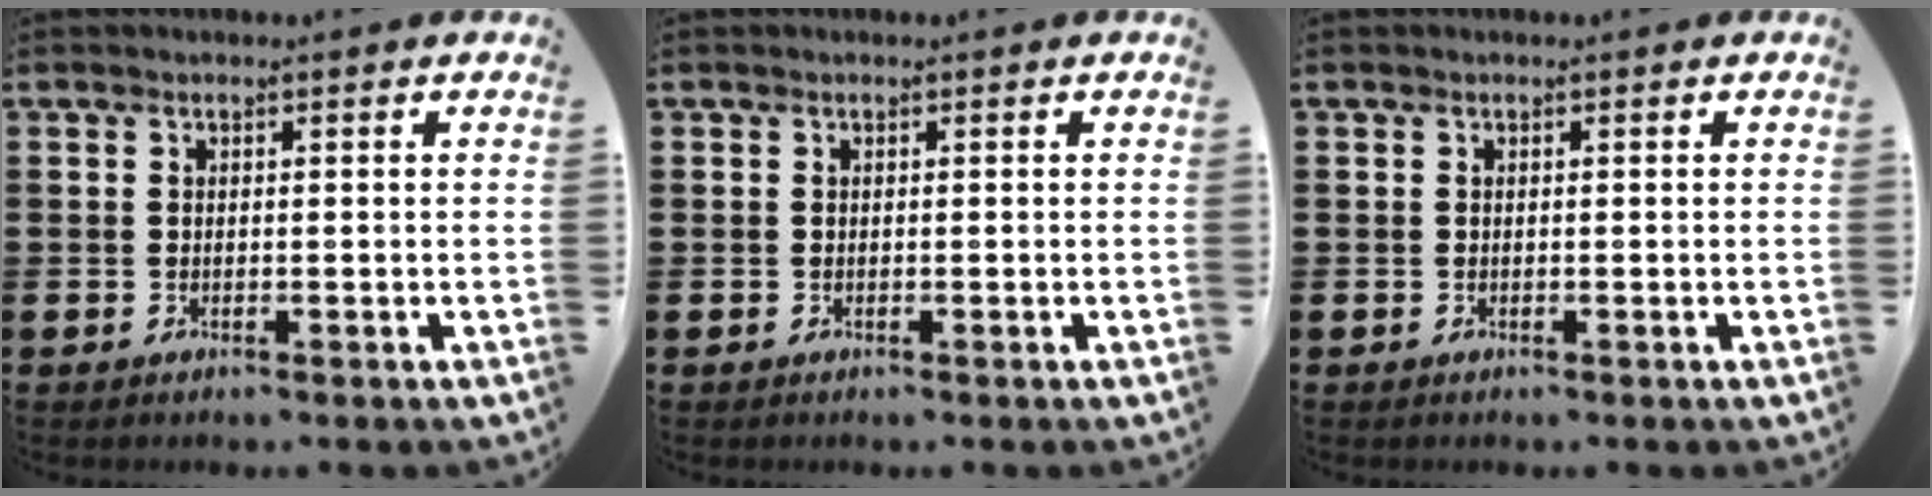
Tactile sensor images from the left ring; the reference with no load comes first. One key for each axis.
{"total": 0.0}
{"total": 0.0}